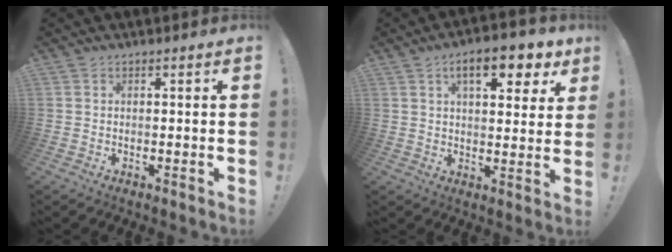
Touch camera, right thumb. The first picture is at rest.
{"total": 12.7, "force": [6.4, 4.9, 9.8], "torque": [-0.132, -0.022, 0.101]}